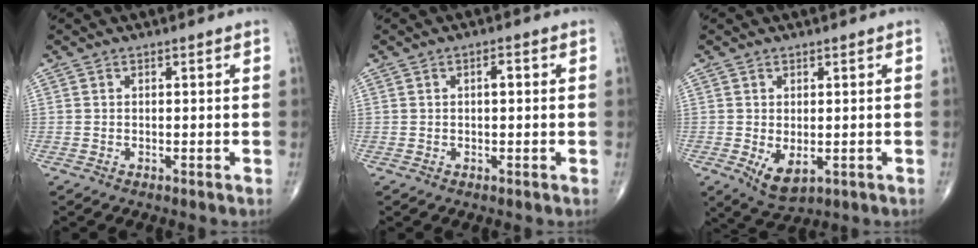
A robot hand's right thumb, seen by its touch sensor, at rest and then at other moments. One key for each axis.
{"total": 1.8, "fx": 0.3, "fy": 0.7, "fz": 1.6, "tx": -0.026, "ty": 0.002, "tz": 0.002}
{"total": 5.0, "fx": -0.9, "fy": 2.6, "fz": 4.1, "tx": -0.066, "ty": -0.009, "tz": 0.001}